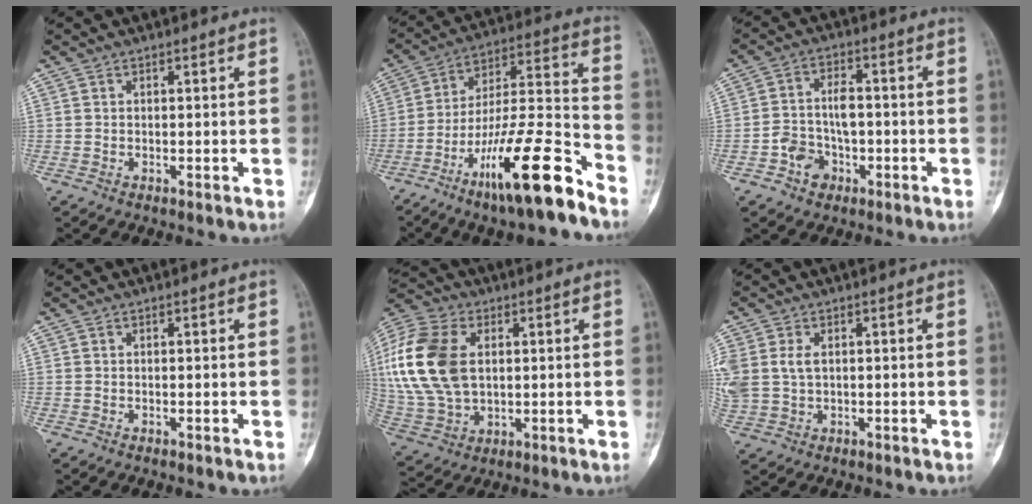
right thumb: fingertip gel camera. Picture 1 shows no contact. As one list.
[{"total": 20.4, "force": [-12.7, 3.7, 15.5], "torque": [-0.289, 0.074, -0.217]}, {"total": 7.1, "force": [-2.6, 5.4, 3.8], "torque": [-0.046, 0.033, -0.045]}, {"total": 0.0}, {"total": 21.8, "force": [3.5, 14.5, 15.9], "torque": [-0.361, 0.001, 0.070]}, {"total": 8.4, "force": [1.1, 6.0, 5.8], "torque": [-0.162, 0.005, 0.031]}]